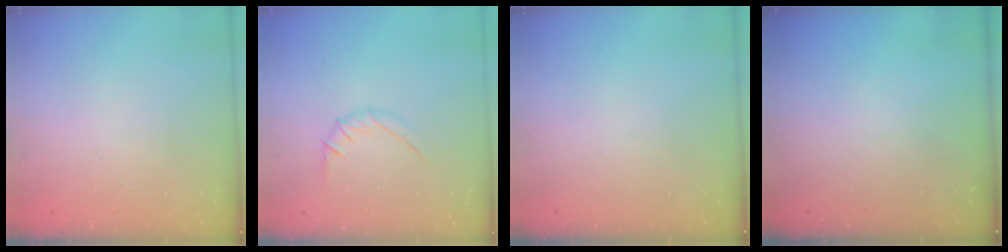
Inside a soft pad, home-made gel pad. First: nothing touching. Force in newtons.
{"total": 5.5, "press": 5.3, "slide": 1.6}
{"total": 0.0}
{"total": 0.0}